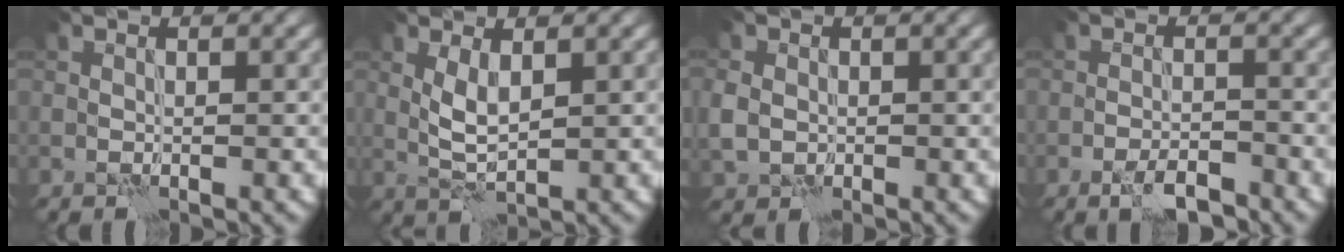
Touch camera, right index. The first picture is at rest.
{"total": 2.7, "force": [0.6, 0.9, 2.4], "torque": [-0.056, -0.001, 0.015]}
{"total": 2.6, "force": [-0.2, 2.3, 1.3], "torque": [-0.035, 0.001, -0.007]}
{"total": 3.1, "force": [-2.2, 0.7, 2.1], "torque": [-0.038, 0.005, -0.042]}